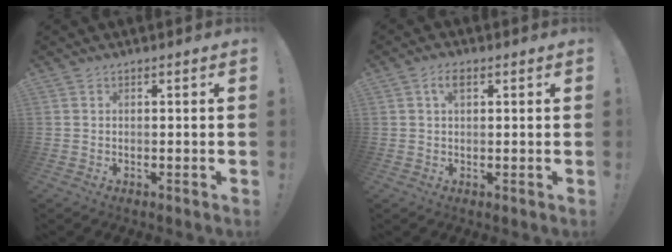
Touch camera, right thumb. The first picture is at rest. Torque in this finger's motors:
{"motor_torque": [-0.11, 0.11, -0.02, -0.01, 0.00]}